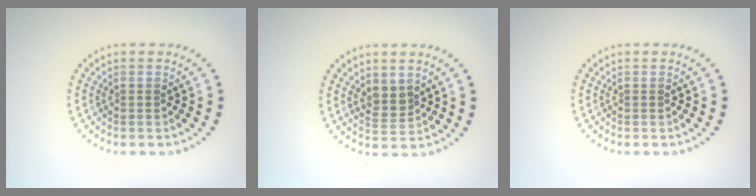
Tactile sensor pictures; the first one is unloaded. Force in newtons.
{"total": 2.1, "press": 1.8, "slide": 1.0}
{"total": 0.0}